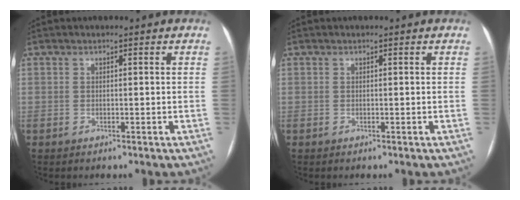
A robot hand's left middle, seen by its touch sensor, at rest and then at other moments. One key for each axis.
{"total": 0.0}